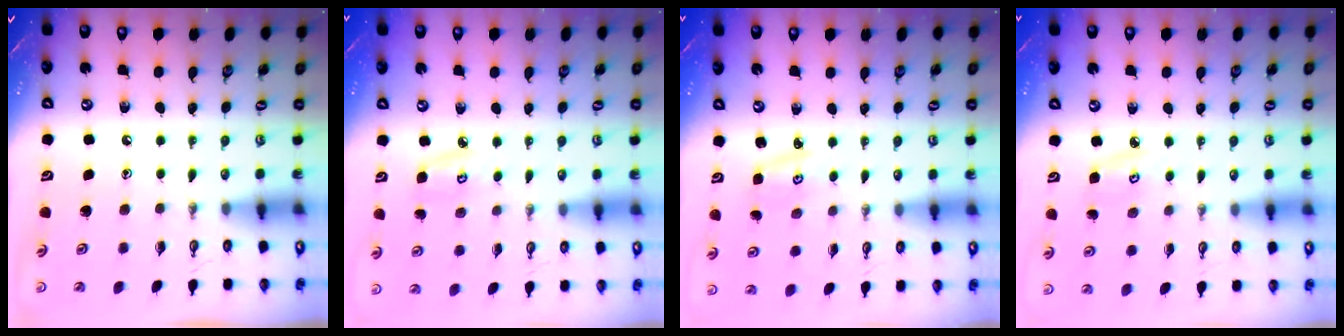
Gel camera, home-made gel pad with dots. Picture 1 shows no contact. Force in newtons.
{"total": 5.5, "press": 5.5, "slide": 0.6}
{"total": 2.3, "press": 2.2, "slide": 0.4}
{"total": 3.9, "press": 3.8, "slide": 0.6}